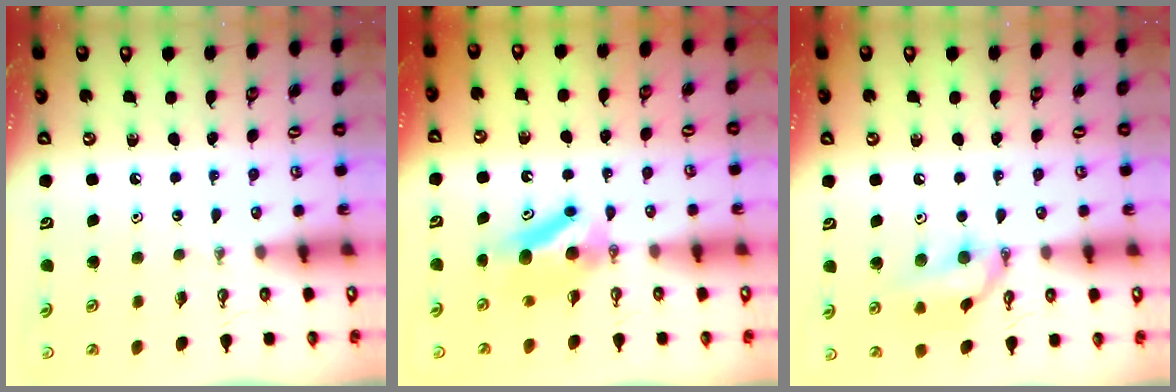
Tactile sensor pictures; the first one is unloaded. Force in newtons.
{"total": 7.8, "press": 6.6, "slide": 4.1}
{"total": 12.6, "press": 12.4, "slide": 1.8}